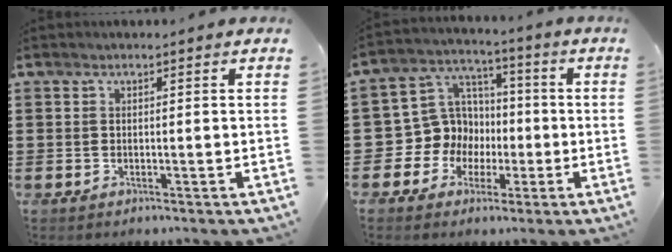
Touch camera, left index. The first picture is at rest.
{"total": 9.2, "force": [-0.7, 9.0, 1.6], "torque": [-0.084, -0.003, -0.008]}